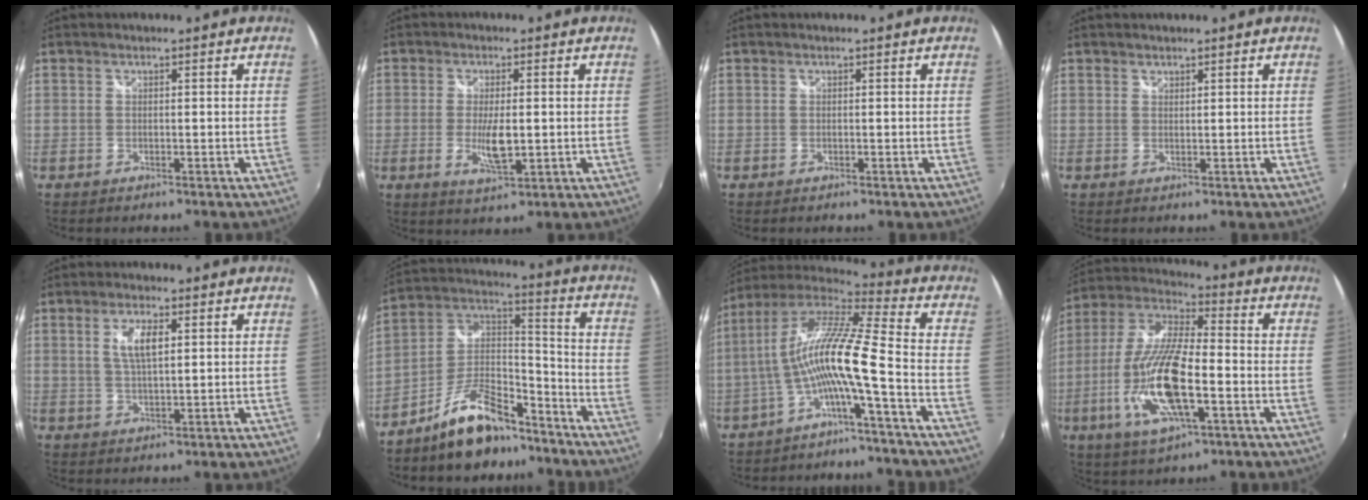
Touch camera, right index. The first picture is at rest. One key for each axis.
{"total": 5.9, "fx": -0.7, "fy": 2.1, "fz": 5.5, "tx": -0.105, "ty": -0.011, "tz": -0.011}
{"total": 0.0}
{"total": 0.7, "fx": 0.6, "fy": 0.2, "fz": 0.0, "tx": 0.001, "ty": 0.001, "tz": 0.012}
{"total": 5.1, "fx": 1.5, "fy": 1.6, "fz": 4.6, "tx": -0.087, "ty": 0.001, "tz": 0.030}
{"total": 13.8, "fx": -10.0, "fy": 5.7, "fz": 7.6, "tx": -0.157, "ty": 0.037, "tz": -0.169}
{"total": 12.7, "fx": -3.4, "fy": -0.2, "fz": 12.2, "tx": -0.220, "ty": 0.005, "tz": -0.072}
{"total": 18.6, "fx": -5.2, "fy": 6.0, "fz": 16.8, "tx": -0.349, "ty": -0.016, "tz": -0.102}